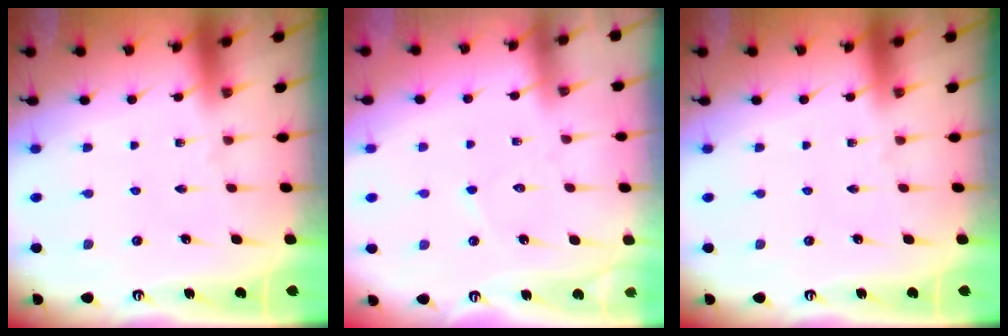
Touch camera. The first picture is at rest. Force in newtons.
{"total": 2.8, "press": 2.8, "slide": 0.2}
{"total": 0.0}